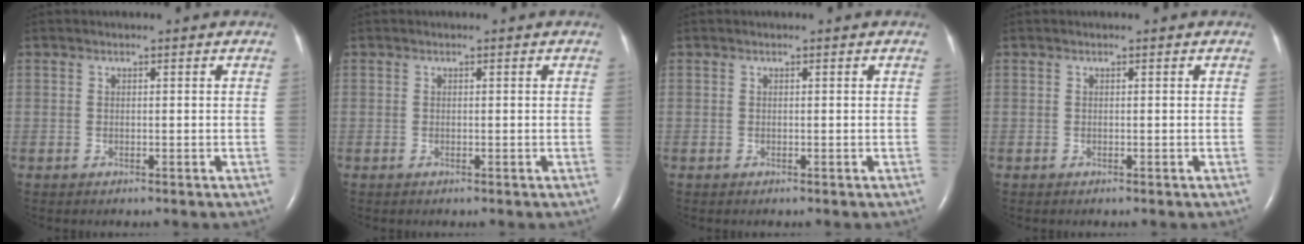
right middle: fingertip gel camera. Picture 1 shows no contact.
{"total": 0.0}
{"total": 0.0}
{"total": 0.0}